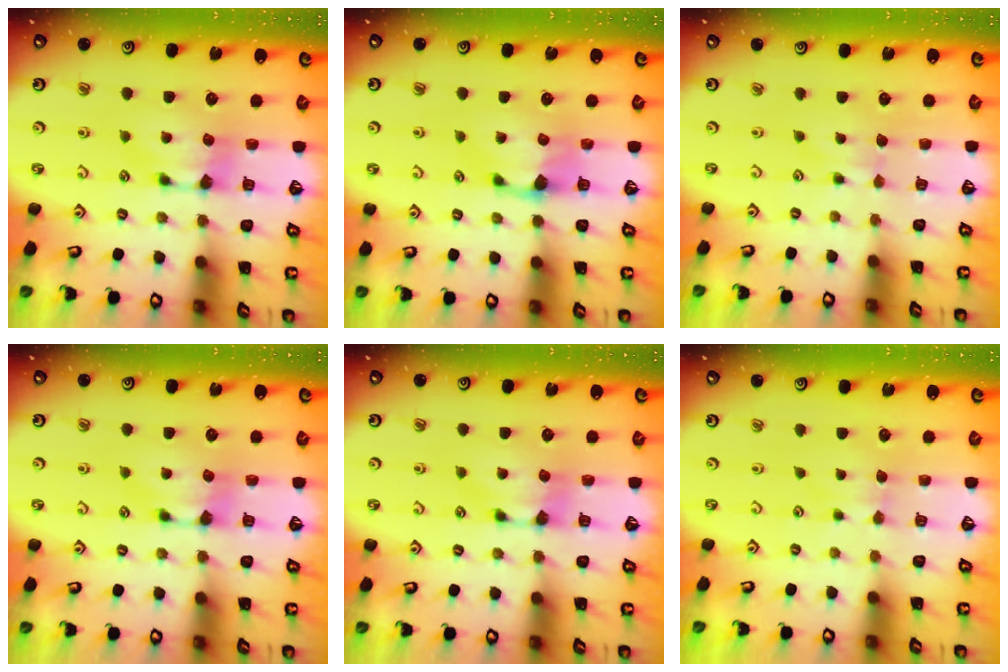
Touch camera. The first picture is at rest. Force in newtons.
{"total": 1.6, "press": 1.2, "slide": 1.0}
{"total": 2.4, "press": 2.4, "slide": 0.4}
{"total": 0.0}
{"total": 0.0}
{"total": 1.6, "press": 1.5, "slide": 0.5}